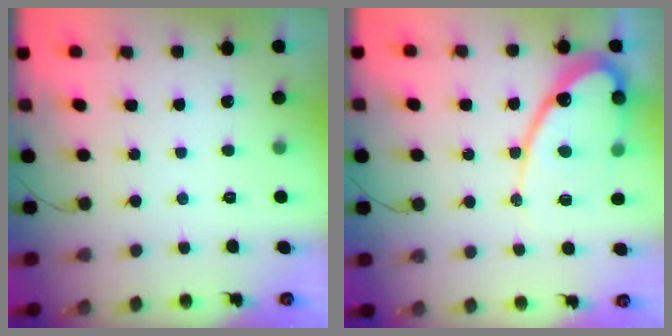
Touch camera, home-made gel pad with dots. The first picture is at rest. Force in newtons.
{"total": 13.7, "press": 13.6, "slide": 1.8}